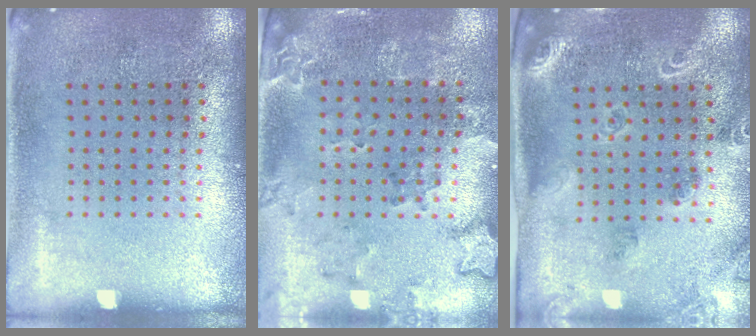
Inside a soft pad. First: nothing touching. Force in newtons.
{"total": 1.9, "press": 1.7, "slide": 1.0}
{"total": 1.8, "press": 1.8, "slide": 0.4}